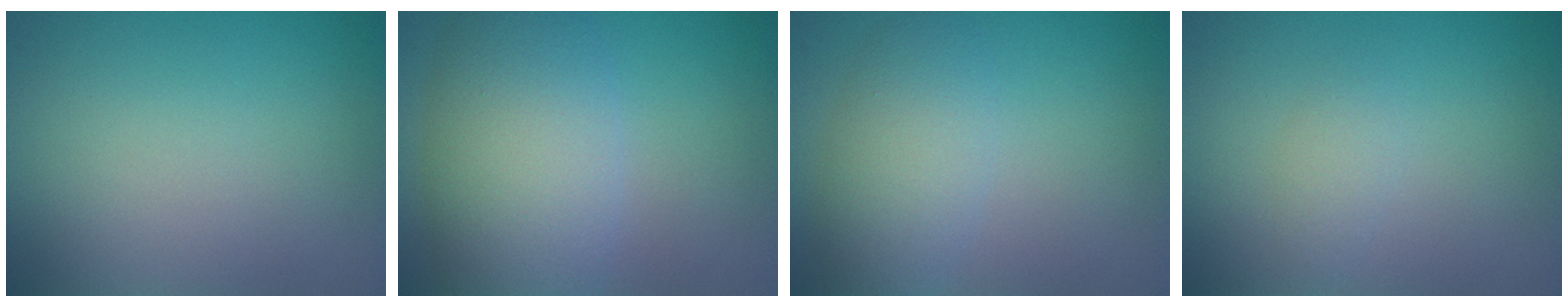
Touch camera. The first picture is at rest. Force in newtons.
{"total": 7.9, "press": 7.9, "slide": 0.4}
{"total": 4.0, "press": 4.0, "slide": 0.1}
{"total": 1.2, "press": 1.2, "slide": 0.0}